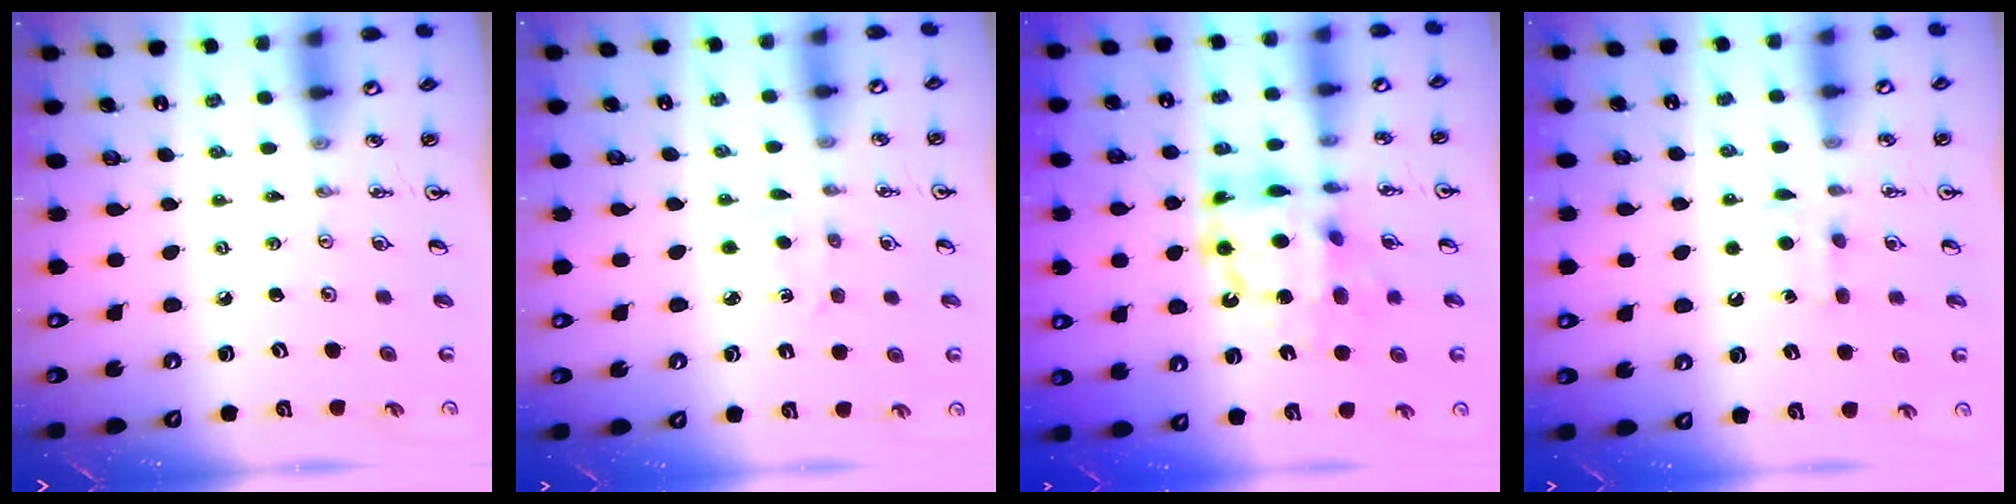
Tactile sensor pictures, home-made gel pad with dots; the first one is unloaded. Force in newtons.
{"total": 2.6, "press": 2.6, "slide": 0.4}
{"total": 14.2, "press": 14.1, "slide": 1.3}
{"total": 7.6, "press": 7.5, "slide": 0.8}